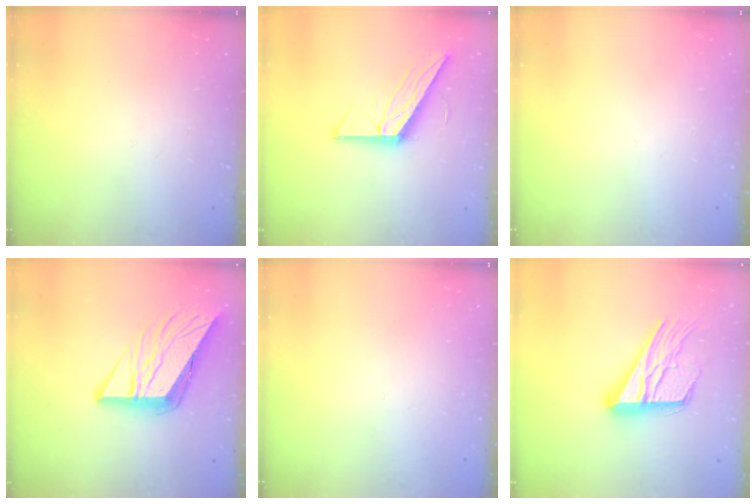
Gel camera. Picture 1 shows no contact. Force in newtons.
{"total": 12.7, "press": 12.7, "slide": 0.6}
{"total": 0.0}
{"total": 12.2, "press": 12.2, "slide": 1.4}
{"total": 0.0}
{"total": 20.0, "press": 20.0, "slide": 1.8}